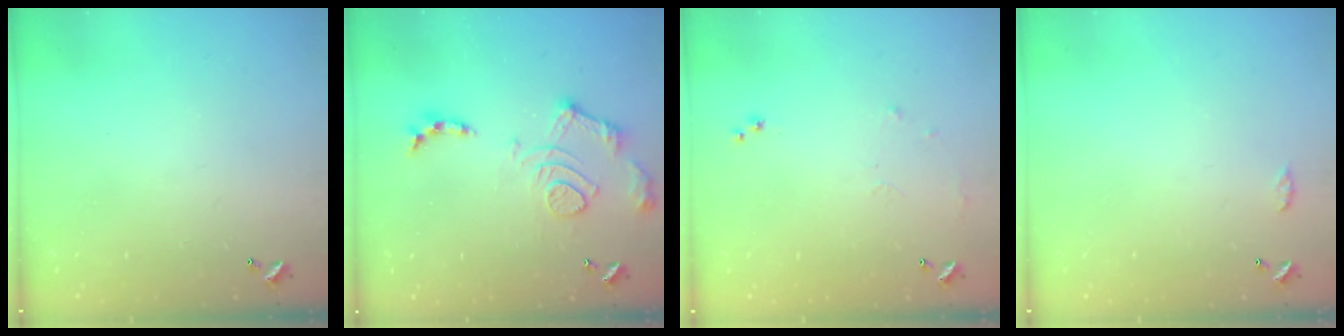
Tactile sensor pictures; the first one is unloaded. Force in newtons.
{"total": 13.2, "press": 13.2, "slide": 1.2}
{"total": 6.0, "press": 5.9, "slide": 1.0}
{"total": 3.0, "press": 3.0, "slide": 0.5}